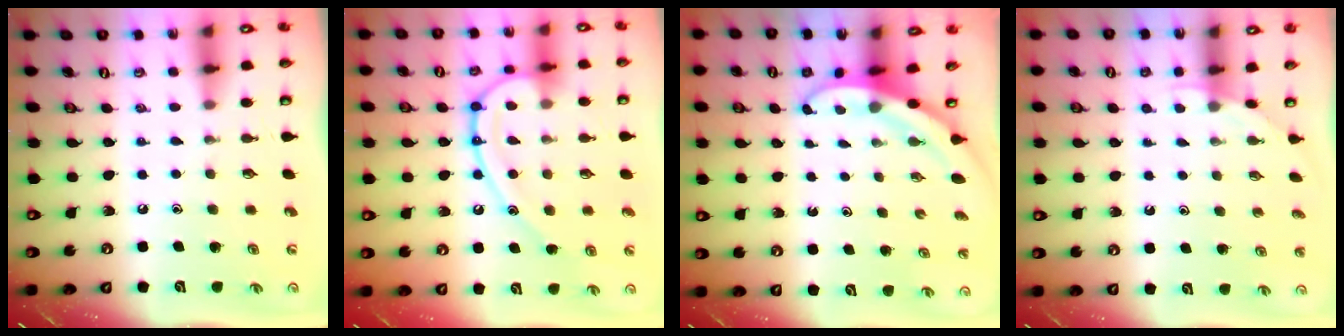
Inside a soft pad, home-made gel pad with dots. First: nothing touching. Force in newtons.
{"total": 14.9, "press": 14.8, "slide": 1.5}
{"total": 3.1, "press": 3.1, "slide": 0.1}
{"total": 2.5, "press": 2.5, "slide": 0.2}